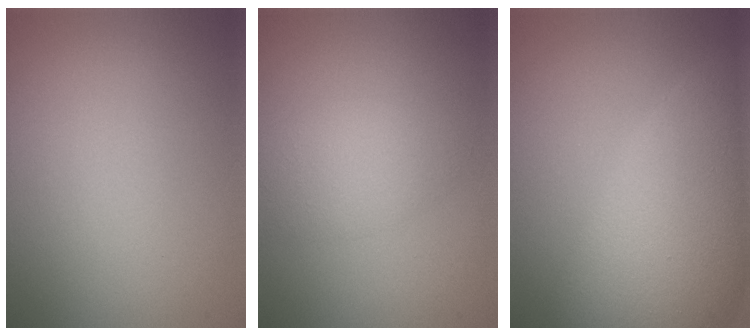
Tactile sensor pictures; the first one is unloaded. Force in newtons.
{"total": 2.8, "press": 2.8, "slide": 0.1}
{"total": 12.6, "press": 12.6, "slide": 0.4}